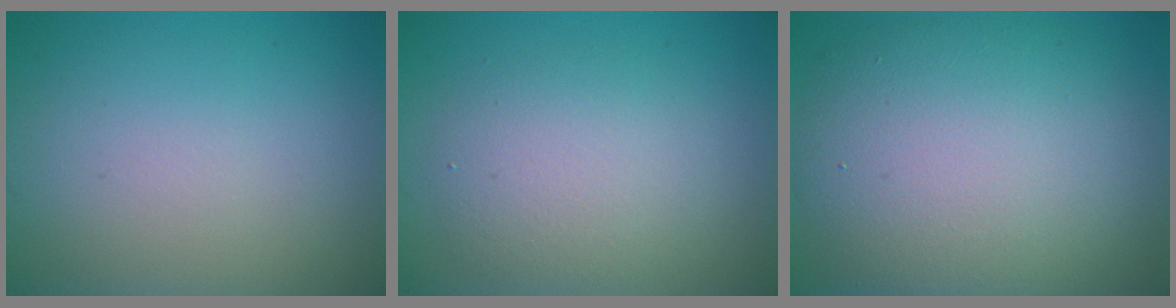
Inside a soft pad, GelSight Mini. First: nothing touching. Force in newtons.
{"total": 4.0, "press": 4.0, "slide": 0.3}
{"total": 11.4, "press": 11.4, "slide": 0.4}